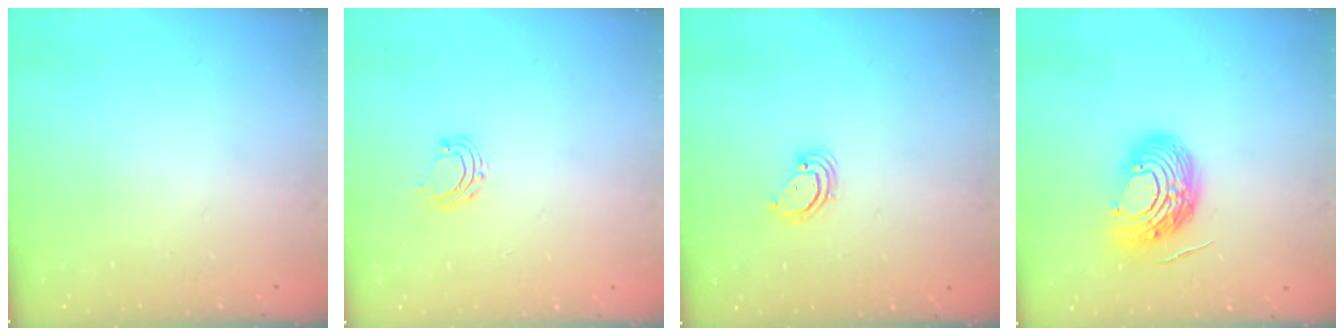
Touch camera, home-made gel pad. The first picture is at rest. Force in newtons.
{"total": 6.6, "press": 6.6, "slide": 0.7}
{"total": 2.9, "press": 2.9, "slide": 0.2}
{"total": 13.7, "press": 13.7, "slide": 1.6}